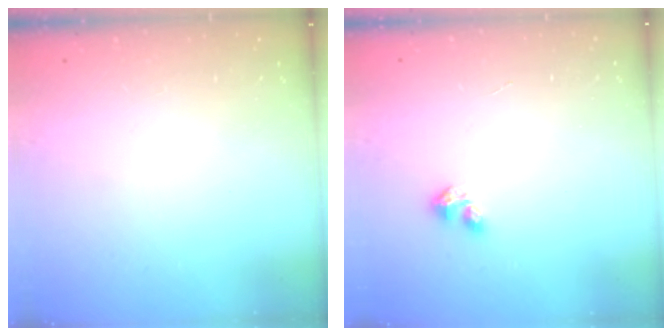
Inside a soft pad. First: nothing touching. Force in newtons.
{"total": 3.4, "press": 3.4, "slide": 0.4}